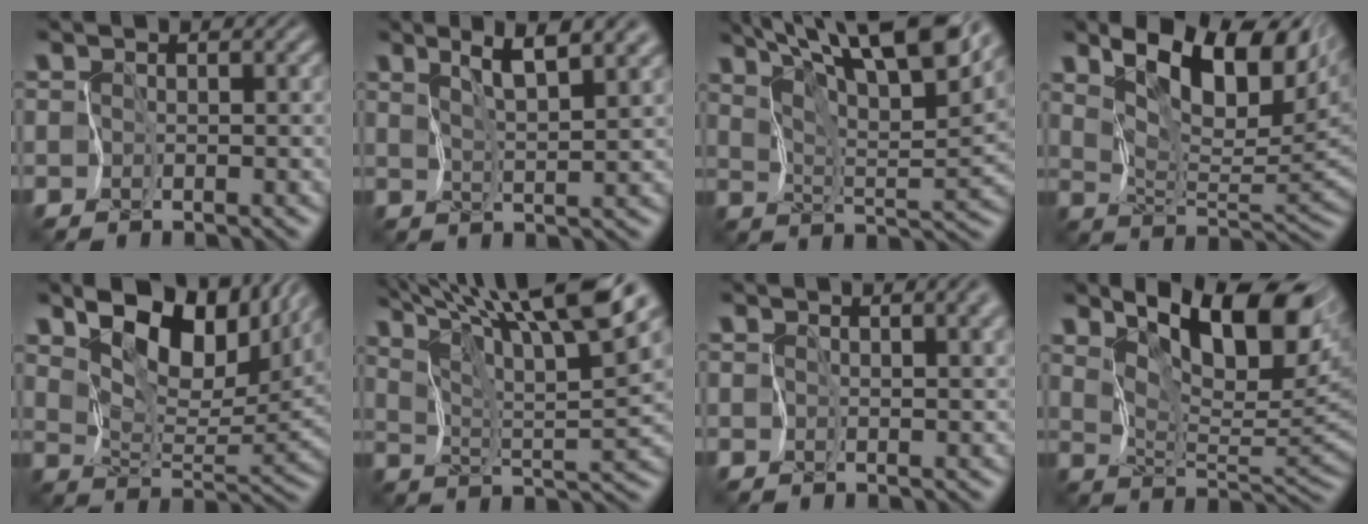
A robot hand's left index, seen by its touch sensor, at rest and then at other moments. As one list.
[{"total": 4.6, "force": [3.3, 0.4, 3.2], "torque": [-0.056, 0.006, 0.063]}, {"total": 14.3, "force": [9.9, 3.9, 9.5], "torque": [-0.152, 0.021, 0.129]}, {"total": 10.5, "force": [5.6, 4.5, 7.7], "torque": [-0.121, 0.006, 0.097]}, {"total": 10.6, "force": [6.7, 4.7, 6.7], "torque": [-0.119, -0.001, 0.121]}, {"total": 13.5, "force": [10.1, 1.9, 8.7], "torque": [-0.151, 0.009, 0.157]}, {"total": 6.5, "force": [3.0, 2.9, 5.0], "torque": [-0.058, 0.017, 0.035]}, {"total": 11.1, "force": [6.2, 3.8, 8.4], "torque": [-0.122, 0.005, 0.105]}]